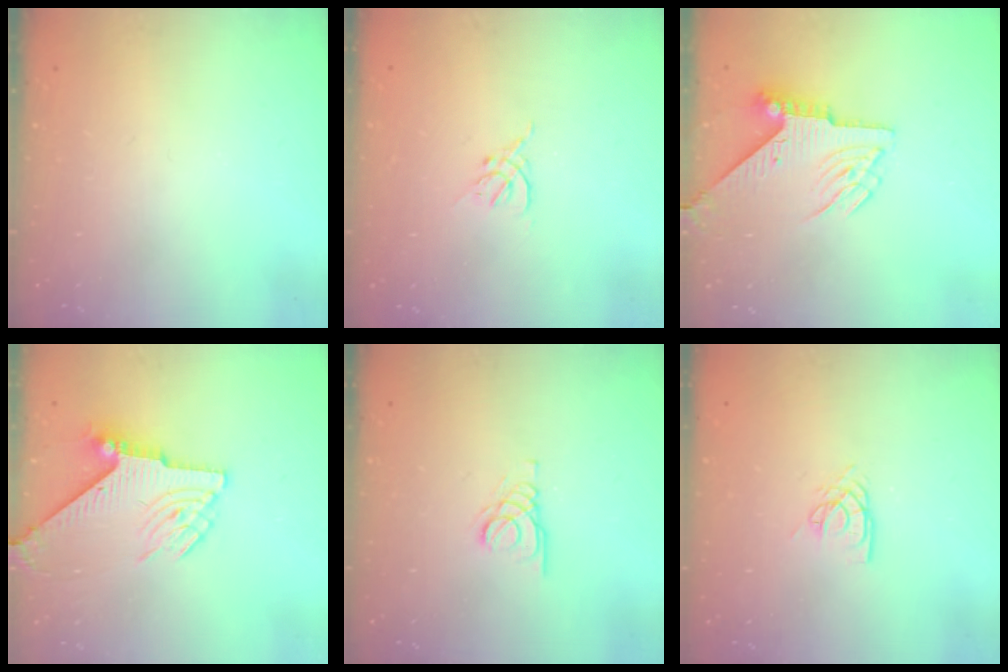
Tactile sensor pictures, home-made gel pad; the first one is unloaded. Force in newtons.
{"total": 1.6, "press": 1.5, "slide": 0.6}
{"total": 5.9, "press": 5.8, "slide": 0.7}
{"total": 9.6, "press": 9.5, "slide": 1.0}
{"total": 1.6, "press": 1.6, "slide": 0.2}
{"total": 6.0, "press": 6.0, "slide": 0.5}